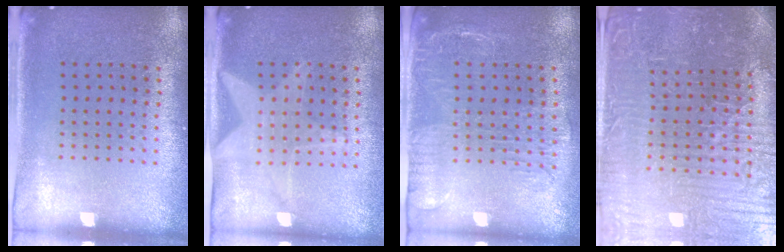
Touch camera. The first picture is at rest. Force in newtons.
{"total": 1.4, "press": 1.4, "slide": 0.2}
{"total": 1.9, "press": 1.6, "slide": 1.1}
{"total": 4.9, "press": 4.8, "slide": 1.0}